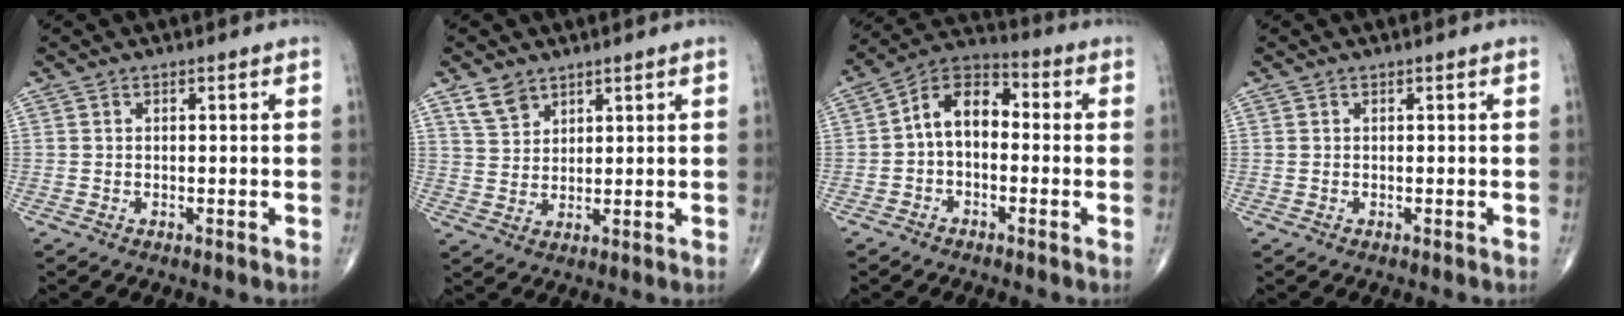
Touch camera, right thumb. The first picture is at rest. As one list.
[{"total": 5.0, "force": [3.3, 3.4, 1.5], "torque": [-0.010, -0.020, 0.068]}, {"total": 9.6, "force": [-0.3, 6.3, 7.3], "torque": [-0.097, 0.037, -0.024]}, {"total": 0.0}]